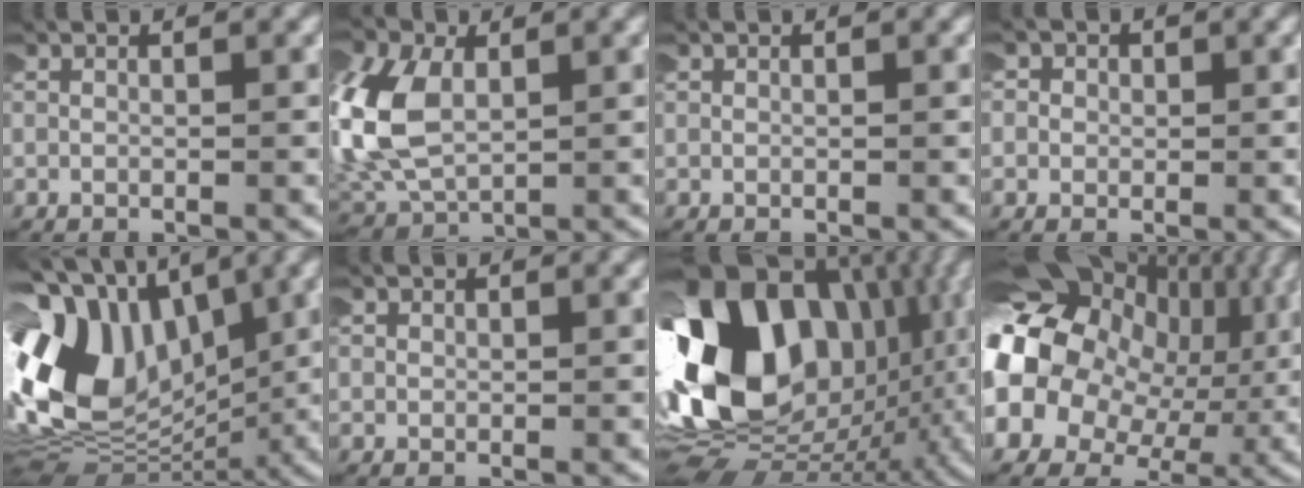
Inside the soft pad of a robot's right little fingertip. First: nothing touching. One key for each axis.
{"total": 7.0, "fx": 0.7, "fy": 5.2, "fz": 4.7, "tx": -0.148, "ty": -0.019, "tz": 0.030}
{"total": 0.0}
{"total": 2.4, "fx": 0.2, "fy": 2.3, "fz": 0.5, "tx": -0.013, "ty": 0.008, "tz": -0.010}
{"total": 16.8, "fx": 1.7, "fy": 12.6, "fz": 11.0, "tx": -0.228, "ty": -0.014, "tz": 0.031}
{"total": 0.6, "fx": 0.1, "fy": 0.6, "fz": -0.1, "tx": 0.000, "ty": 0.002, "tz": -0.002}
{"total": 22.0, "fx": 1.0, "fy": 15.2, "fz": 16.0, "tx": -0.292, "ty": -0.027, "tz": 0.023}
{"total": 18.7, "fx": 2.0, "fy": 15.0, "fz": 11.1, "tx": -0.215, "ty": 0.002, "tz": 0.016}